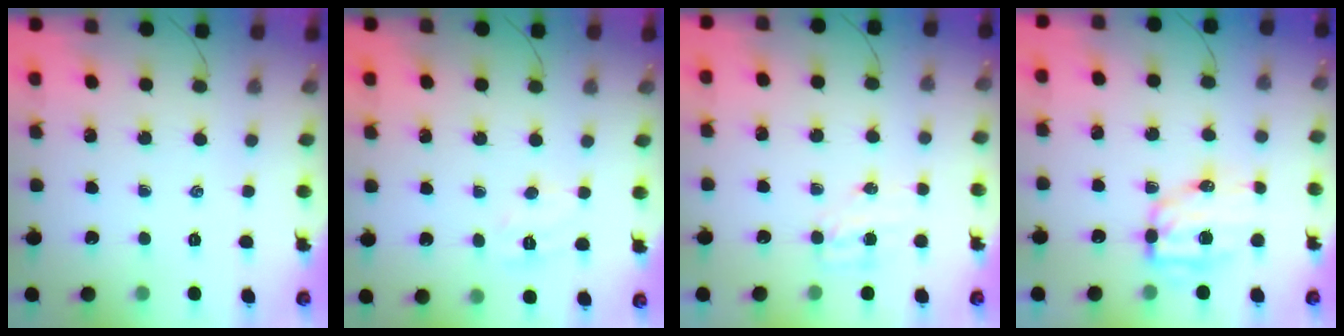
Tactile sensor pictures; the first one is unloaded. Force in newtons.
{"total": 6.4, "press": 6.4, "slide": 0.9}
{"total": 4.3, "press": 4.3, "slide": 0.5}
{"total": 9.6, "press": 9.4, "slide": 1.8}